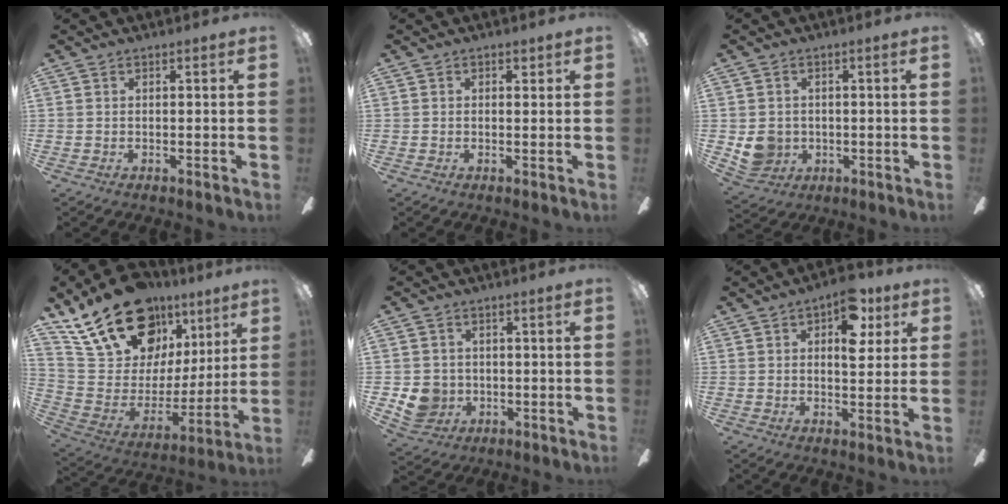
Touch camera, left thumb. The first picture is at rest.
{"total": 1.1, "force": [0.5, 0.9, 0.4], "torque": [0.000, 0.001, 0.007]}
{"total": 6.3, "force": [-0.1, 6.0, 2.0], "torque": [-0.043, 0.007, 0.004]}
{"total": 23.6, "force": [16.9, 13.0, 10.1], "torque": [-0.189, -0.096, 0.320]}
{"total": 6.5, "force": [-0.5, 6.3, 1.8], "torque": [-0.048, 0.002, -0.004]}
{"total": 10.9, "force": [4.8, 5.7, 8.0], "torque": [-0.104, -0.007, 0.077]}